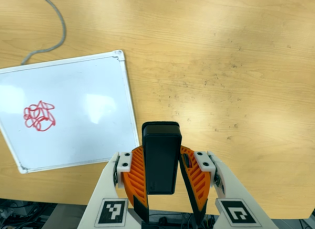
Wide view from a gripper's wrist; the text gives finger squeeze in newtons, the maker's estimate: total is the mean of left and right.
{"total": 5.9, "left": 5.0, "right": 6.8}